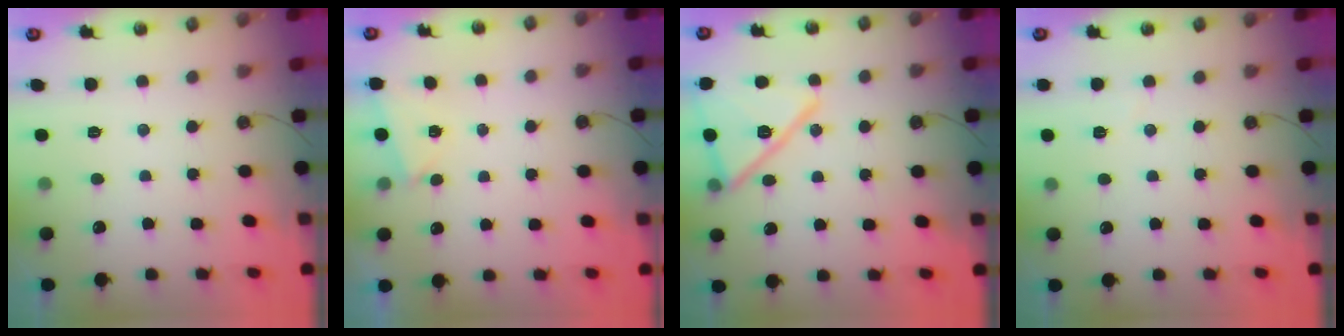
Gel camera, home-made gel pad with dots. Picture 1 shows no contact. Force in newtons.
{"total": 2.1, "press": 0.8, "slide": 1.9}
{"total": 17.6, "press": 15.8, "slide": 7.7}
{"total": 1.5, "press": 1.5, "slide": 0.5}